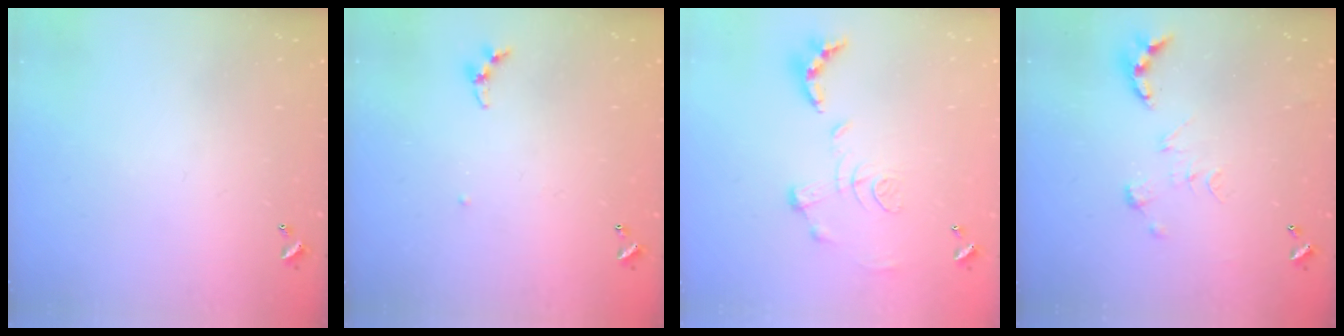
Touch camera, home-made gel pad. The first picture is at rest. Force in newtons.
{"total": 4.0, "press": 3.9, "slide": 0.5}
{"total": 1.2, "press": 0.4, "slide": 1.1}
{"total": 0.0}